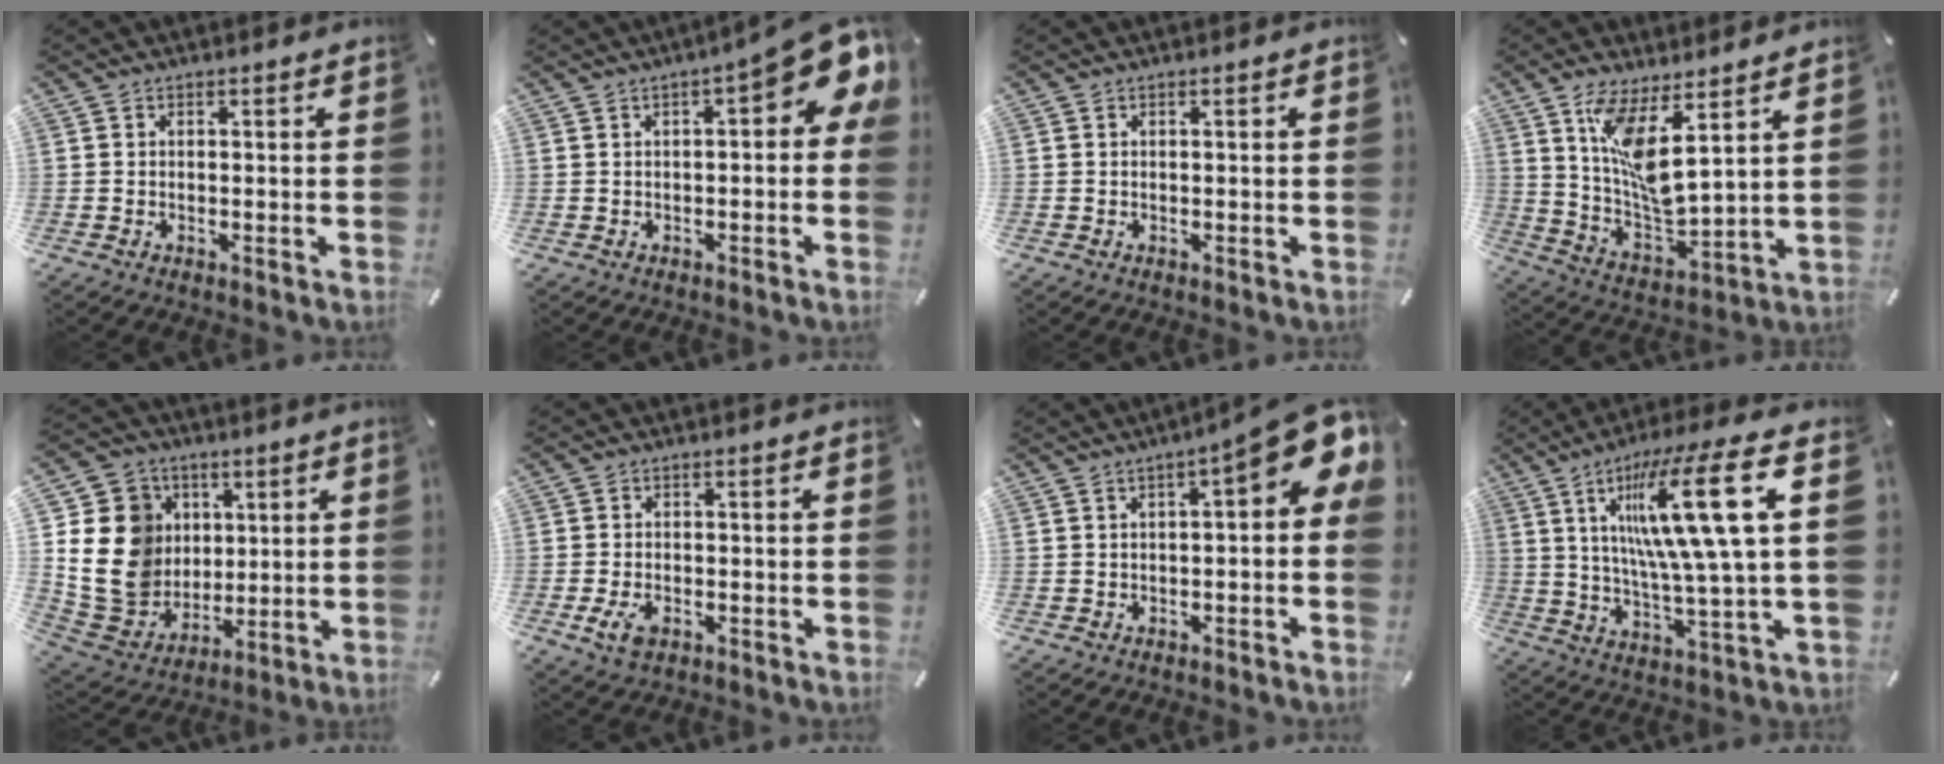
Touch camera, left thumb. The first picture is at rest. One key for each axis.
{"total": 10.7, "fx": 4.7, "fy": 3.2, "fz": 9.1, "tx": -0.115, "ty": -0.039, "tz": 0.078}
{"total": 0.0}
{"total": 12.1, "fx": 7.1, "fy": 3.6, "fz": 9.1, "tx": -0.195, "ty": -0.053, "tz": 0.126}
{"total": 17.8, "fx": 2.4, "fy": 16.2, "fz": 7.0, "tx": -0.148, "ty": -0.008, "tz": 0.056}
{"total": 3.6, "fx": -1.5, "fy": 2.5, "fz": 2.2, "tx": -0.057, "ty": -0.001, "tz": -0.029}
{"total": 10.3, "fx": 4.3, "fy": 2.6, "fz": 9.0, "tx": -0.122, "ty": -0.041, "tz": 0.072}
{"total": 20.6, "fx": 6.1, "fy": 3.4, "fz": 19.3, "tx": -0.347, "ty": -0.018, "tz": 0.073}